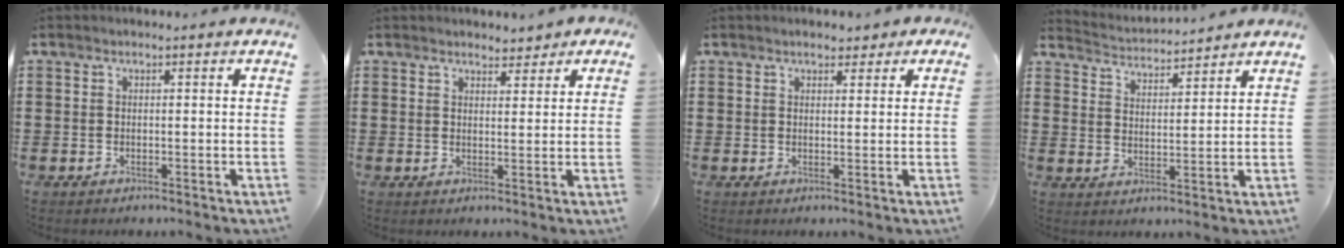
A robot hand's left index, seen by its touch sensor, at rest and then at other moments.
{"total": 2.9, "force": [2.5, 1.2, 0.7], "torque": [-0.013, 0.003, 0.046]}
{"total": 2.1, "force": [1.8, 1.0, 0.7], "torque": [-0.011, 0.004, 0.030]}
{"total": 3.1, "force": [3.0, 0.0, -0.5], "torque": [-0.008, -0.020, 0.051]}